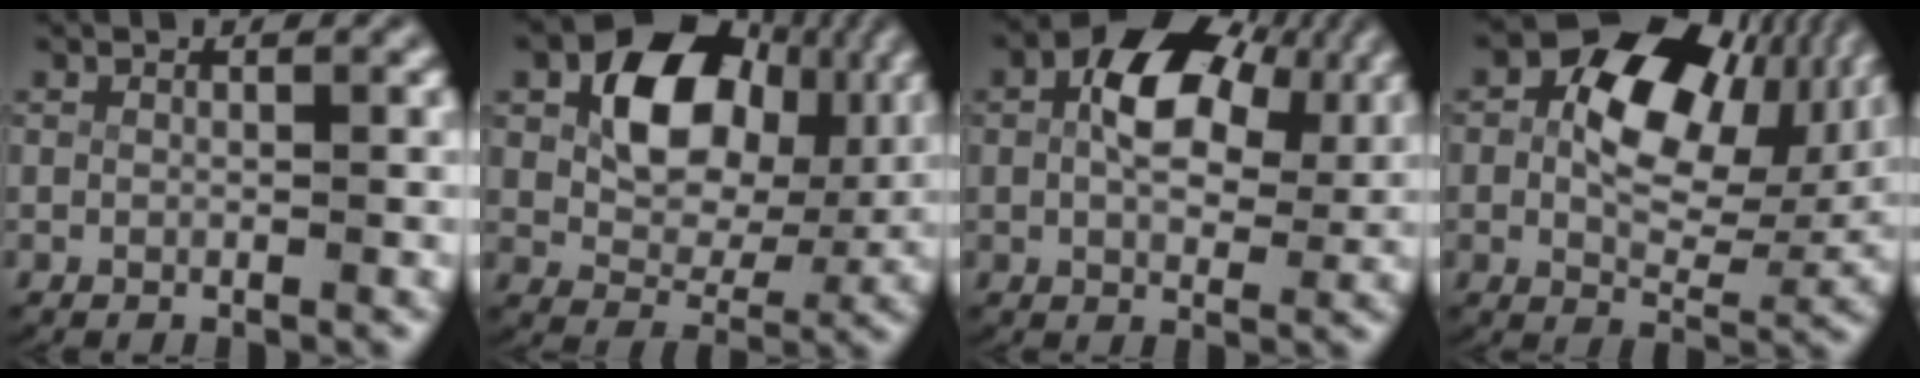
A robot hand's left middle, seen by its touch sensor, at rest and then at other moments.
{"total": 9.5, "force": [3.0, 6.1, 6.7], "torque": [-0.100, 0.009, 0.046]}
{"total": 7.7, "force": [2.1, 4.6, 5.8], "torque": [-0.098, 0.002, 0.030]}
{"total": 12.9, "force": [3.3, 7.6, 9.9], "torque": [-0.138, 0.017, 0.039]}